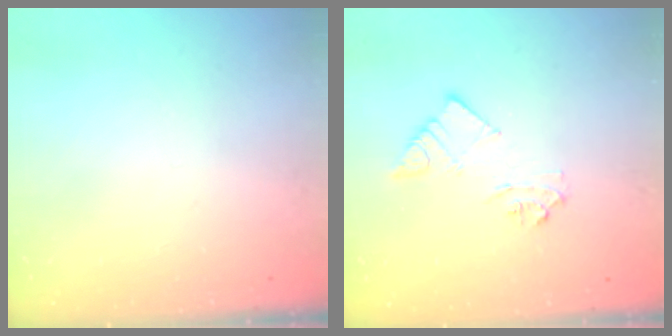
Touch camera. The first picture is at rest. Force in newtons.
{"total": 5.7, "press": 5.7, "slide": 0.4}